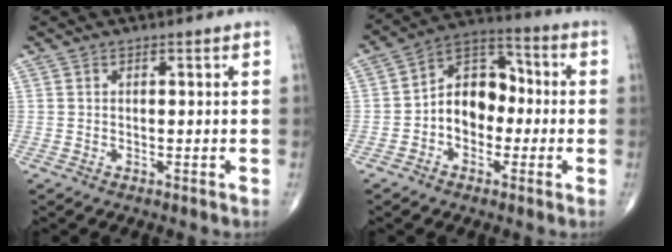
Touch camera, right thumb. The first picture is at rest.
{"total": 11.2, "force": [-1.5, 8.2, 7.4], "torque": [-0.086, 0.043, -0.041]}